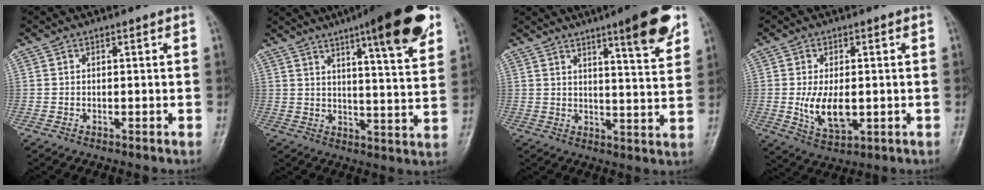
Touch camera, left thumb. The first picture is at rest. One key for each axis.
{"total": 17.8, "fx": 10.2, "fy": 3.2, "fz": 14.1, "tx": -0.174, "ty": -0.040, "tz": 0.141}
{"total": 11.6, "fx": 6.9, "fy": 1.9, "fz": 9.1, "tx": -0.108, "ty": -0.033, "tz": 0.091}
{"total": 8.1, "fx": -0.9, "fy": 4.4, "fz": 6.8, "tx": -0.117, "ty": -0.008, "tz": -0.007}